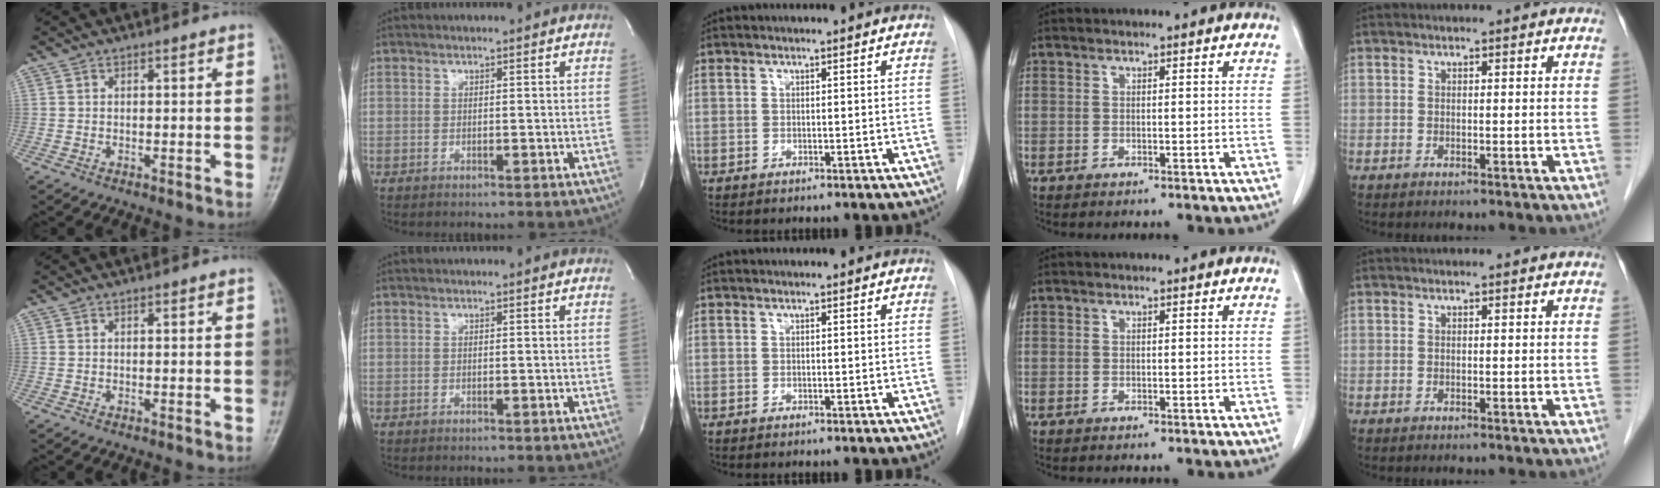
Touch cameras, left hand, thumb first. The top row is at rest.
{}